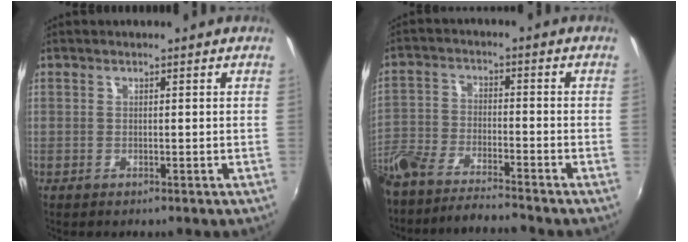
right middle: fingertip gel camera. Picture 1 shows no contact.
{"total": 12.2, "force": [-10.7, 2.0, 5.4], "torque": [-0.138, -0.021, -0.204]}